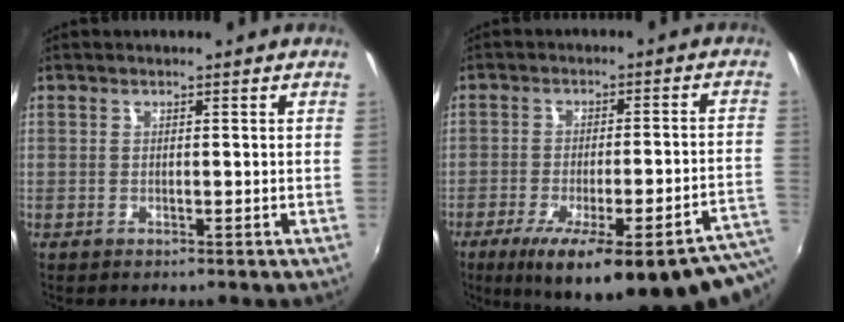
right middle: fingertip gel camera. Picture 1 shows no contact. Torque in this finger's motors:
{"motor_torque": [1.23, -0.90, 0.34, 0.17]}